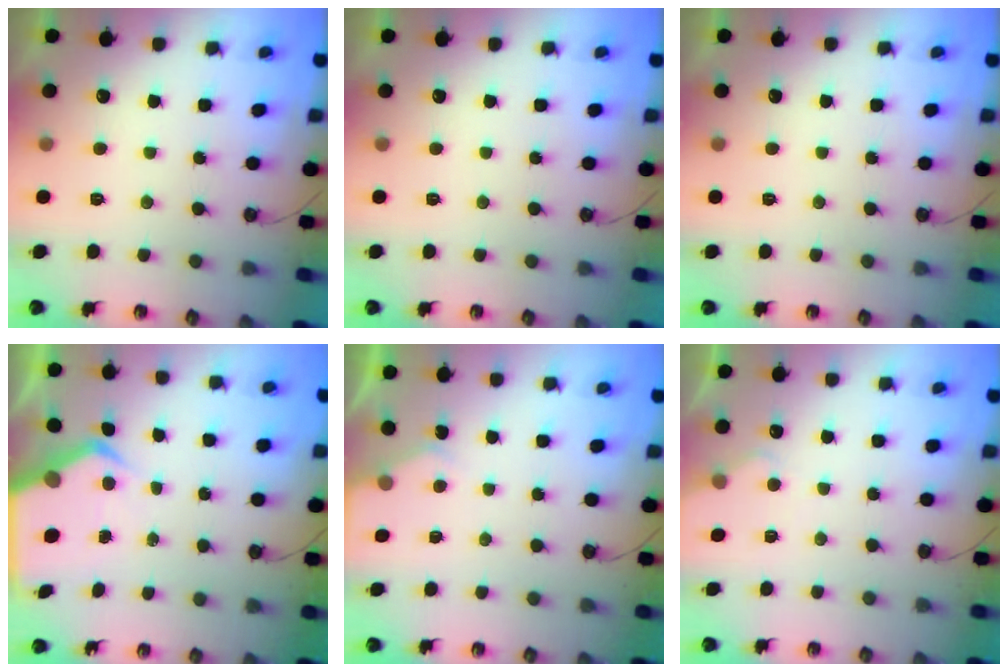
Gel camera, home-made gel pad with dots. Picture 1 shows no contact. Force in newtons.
{"total": 0.0}
{"total": 0.0}
{"total": 6.3, "press": 6.3, "slide": 0.6}
{"total": 3.7, "press": 3.7, "slide": 0.6}
{"total": 3.5, "press": 3.4, "slide": 0.5}